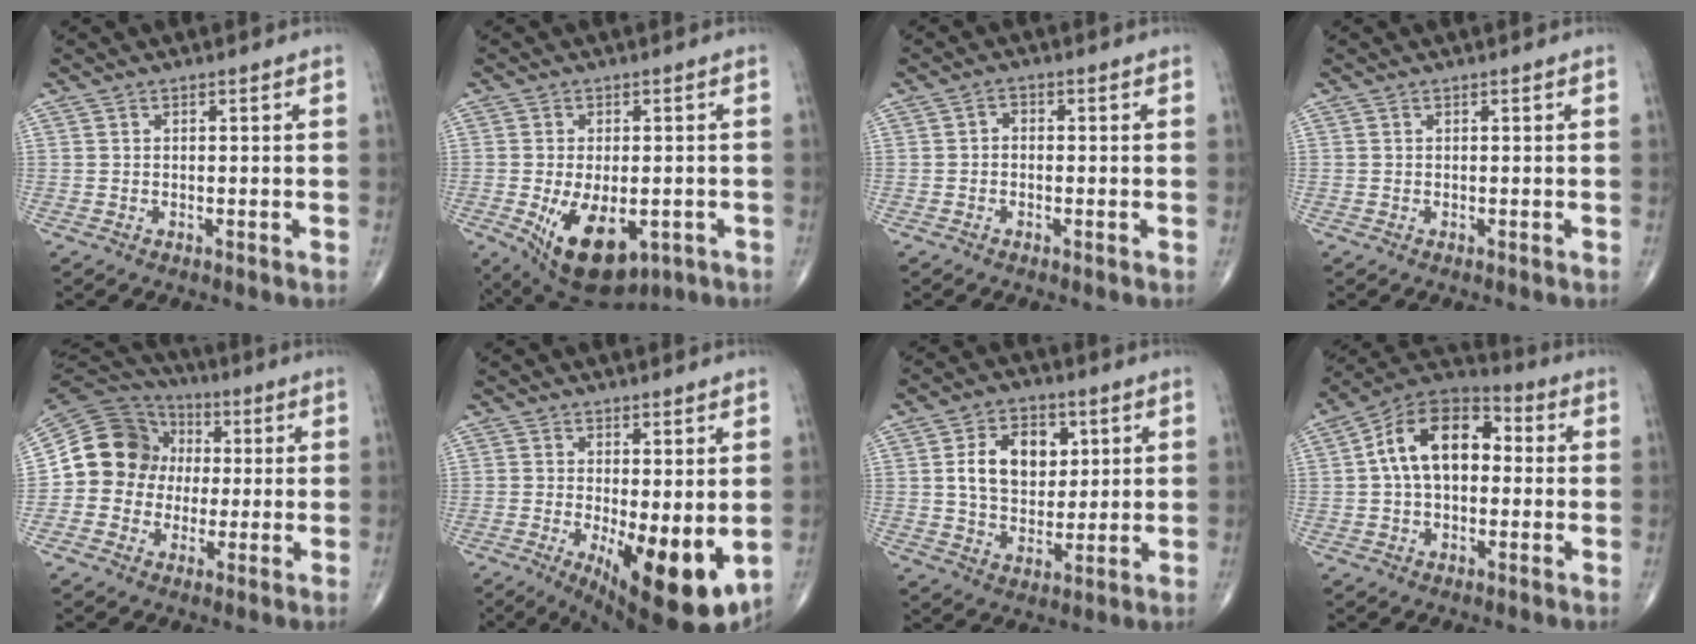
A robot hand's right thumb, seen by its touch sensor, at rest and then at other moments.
{"total": 13.9, "force": [-4.8, 7.5, 10.7], "torque": [-0.167, -0.006, -0.054]}
{"total": 1.6, "force": [-0.3, 1.2, 1.0], "torque": [-0.007, 0.009, -0.011]}
{"total": 0.0}
{"total": 13.9, "force": [0.2, 12.7, 5.7], "torque": [-0.081, 0.031, -0.002]}
{"total": 13.8, "force": [-2.6, 5.0, 12.6], "torque": [-0.181, -0.031, -0.023]}
{"total": 11.9, "force": [2.9, 8.3, 8.1], "torque": [-0.098, -0.006, 0.052]}
{"total": 14.7, "force": [1.4, 9.3, 11.4], "torque": [-0.171, 0.038, 0.008]}